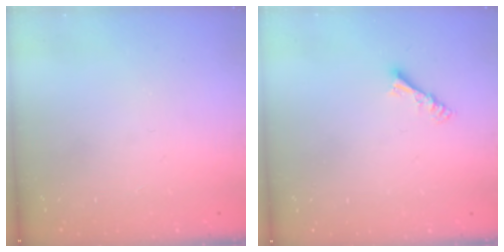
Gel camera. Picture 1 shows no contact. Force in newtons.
{"total": 5.2, "press": 5.1, "slide": 0.5}